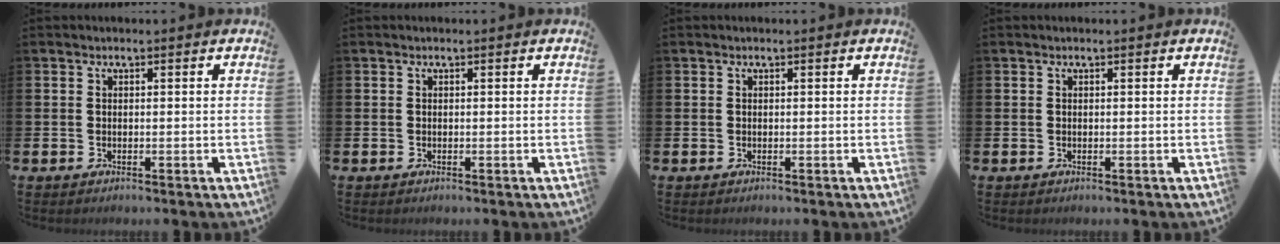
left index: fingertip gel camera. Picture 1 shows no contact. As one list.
[{"total": 0.0}, {"total": 0.0}, {"total": 0.0}]